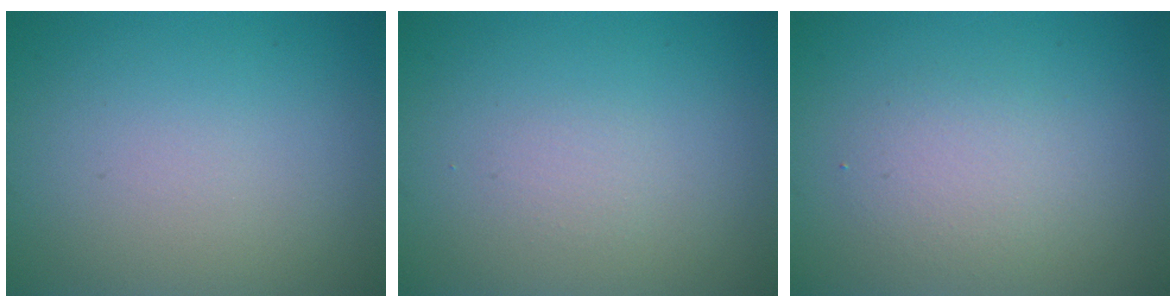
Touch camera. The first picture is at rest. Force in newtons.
{"total": 0.8, "press": 0.8, "slide": 0.0}
{"total": 2.3, "press": 2.3, "slide": 0.2}